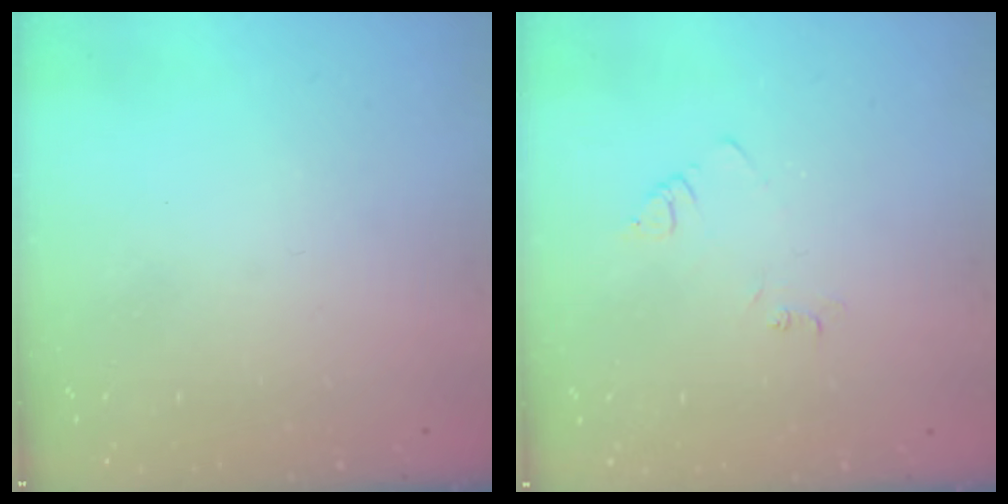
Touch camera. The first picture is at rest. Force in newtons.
{"total": 3.0, "press": 3.0, "slide": 0.4}